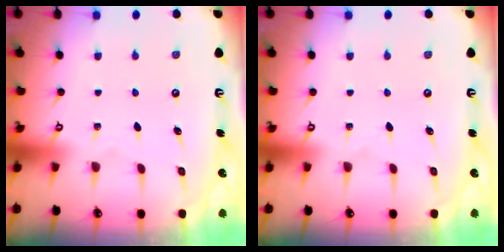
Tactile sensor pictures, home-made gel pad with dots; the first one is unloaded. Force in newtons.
{"total": 0.0}